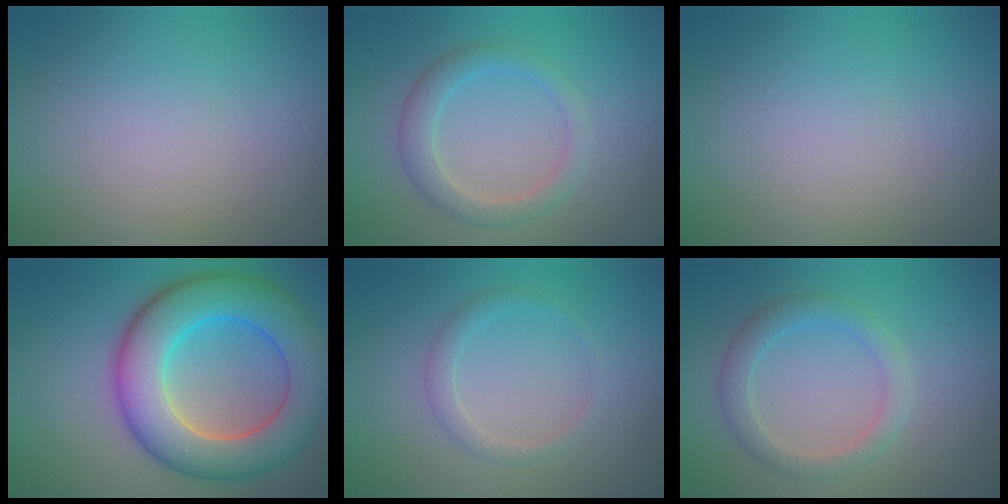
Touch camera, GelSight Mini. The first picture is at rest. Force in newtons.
{"total": 2.6, "press": 2.6, "slide": 0.1}
{"total": 0.0}
{"total": 9.9, "press": 9.9, "slide": 0.3}
{"total": 1.5, "press": 1.4, "slide": 0.0}
{"total": 2.5, "press": 2.5, "slide": 0.0}